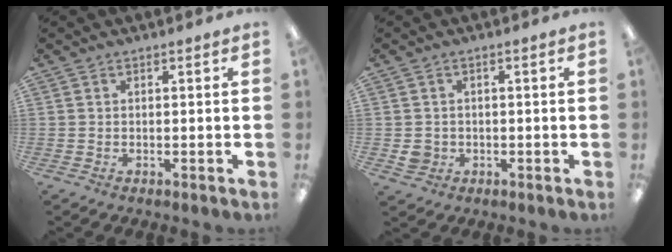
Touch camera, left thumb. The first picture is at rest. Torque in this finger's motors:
{"motor_torque": [-0.10, 0.09, -0.19, 0.09, 0.00]}